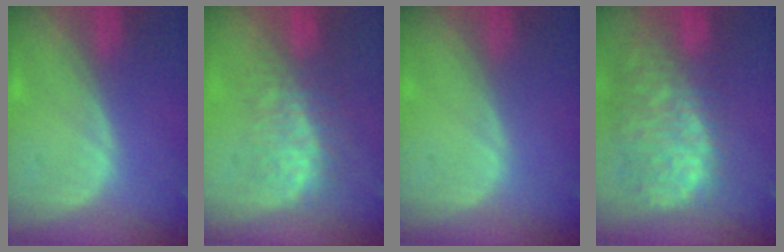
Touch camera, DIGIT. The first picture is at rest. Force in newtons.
{"total": 7.9, "press": 7.6, "slide": 2.1}
{"total": 0.0}
{"total": 13.5, "press": 11.1, "slide": 7.6}